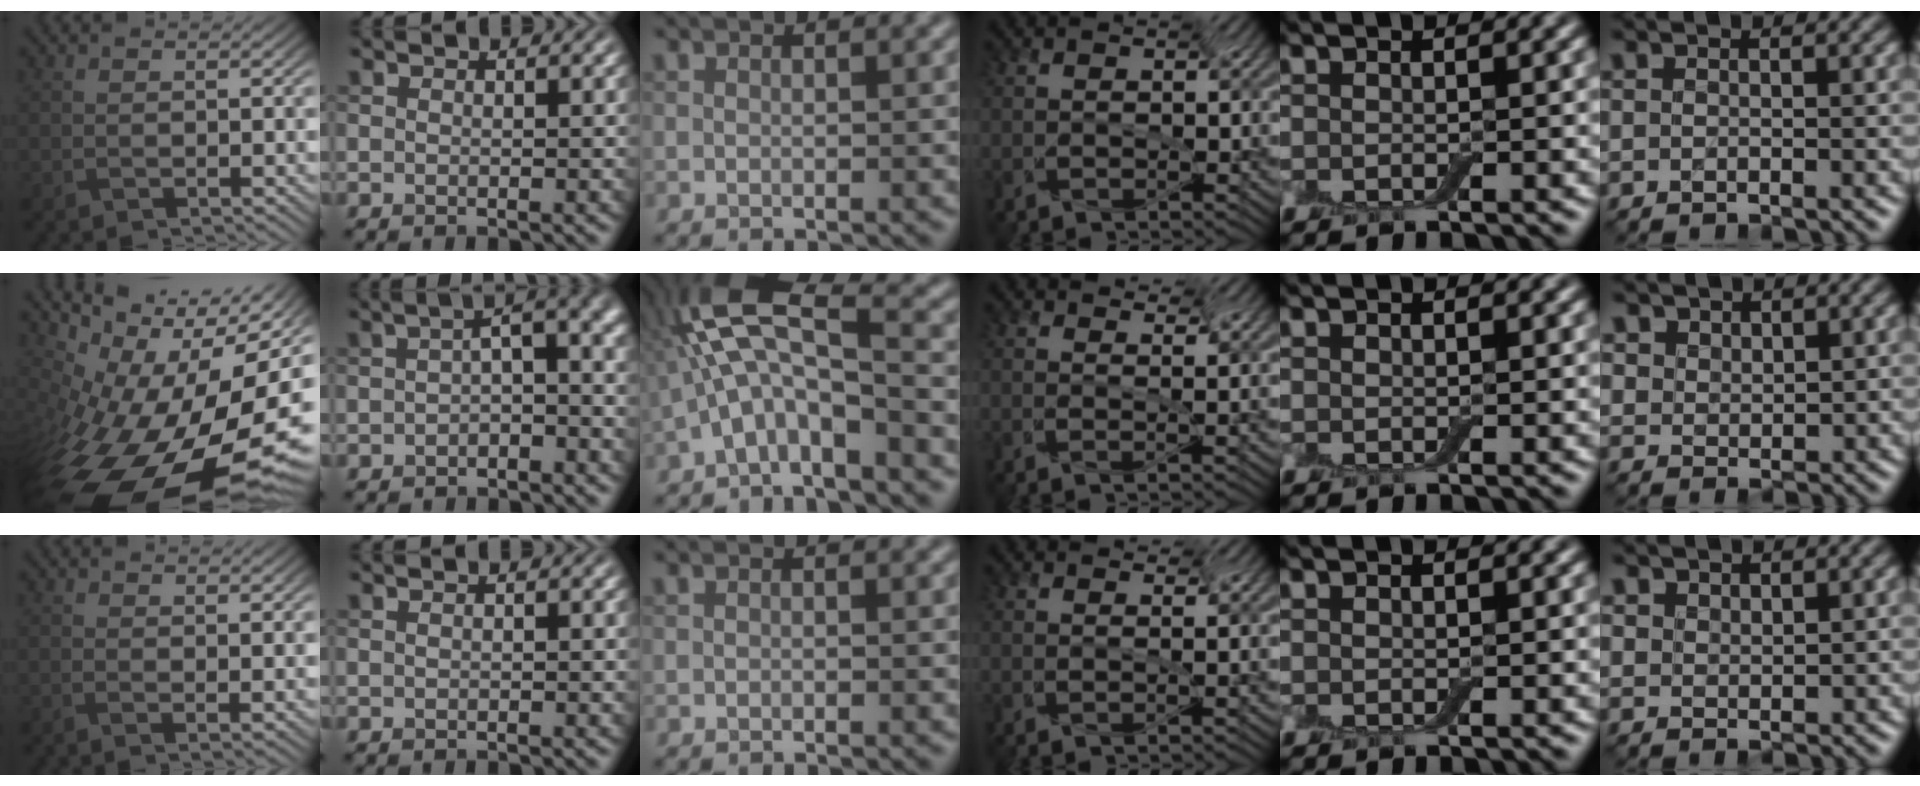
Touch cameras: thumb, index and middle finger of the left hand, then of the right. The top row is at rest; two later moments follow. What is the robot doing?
{"motion": "screw", "object": "jar lid"}